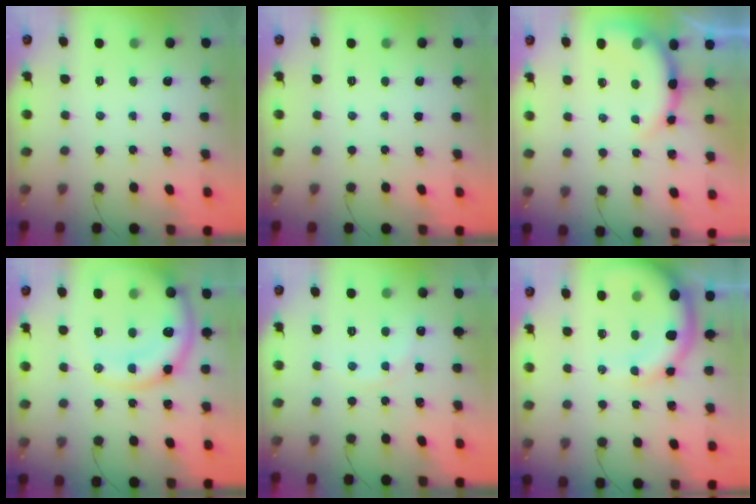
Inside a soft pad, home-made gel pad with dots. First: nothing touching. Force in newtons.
{"total": 0.0}
{"total": 9.8, "press": 9.7, "slide": 1.5}
{"total": 17.2, "press": 16.8, "slide": 3.3}
{"total": 7.1, "press": 7.0, "slide": 1.4}
{"total": 12.3, "press": 12.1, "slide": 2.2}